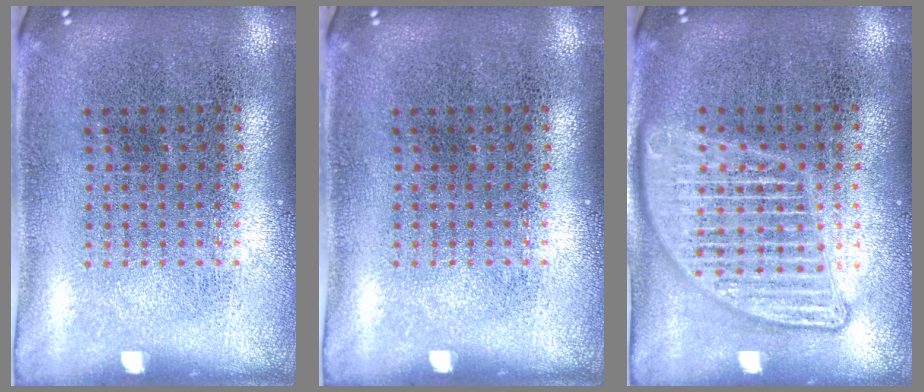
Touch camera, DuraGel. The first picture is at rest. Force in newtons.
{"total": 0.0}
{"total": 3.0, "press": 2.9, "slide": 0.3}